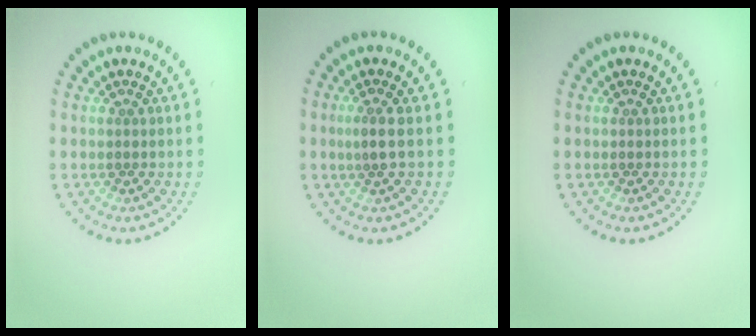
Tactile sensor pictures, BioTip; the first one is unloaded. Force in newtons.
{"total": 1.6, "press": 1.2, "slide": 1.1}
{"total": 0.0}